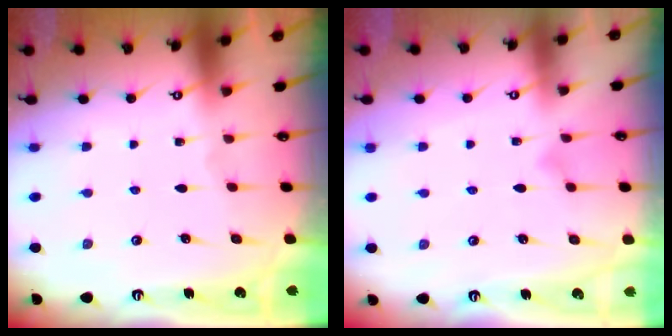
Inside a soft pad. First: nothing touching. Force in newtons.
{"total": 3.4, "press": 3.4, "slide": 0.2}